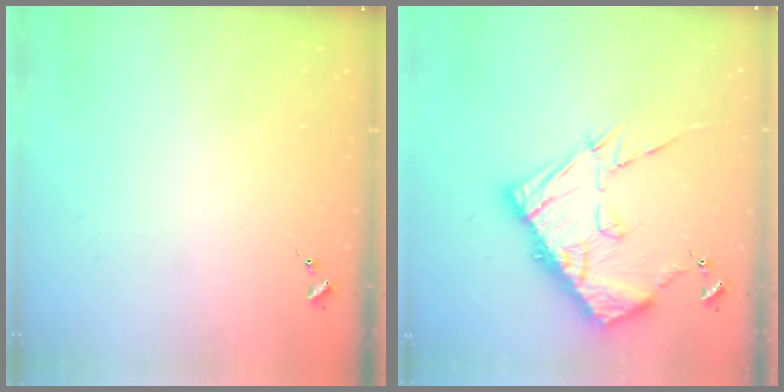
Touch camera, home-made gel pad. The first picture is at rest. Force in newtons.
{"total": 18.0, "press": 17.9, "slide": 1.9}